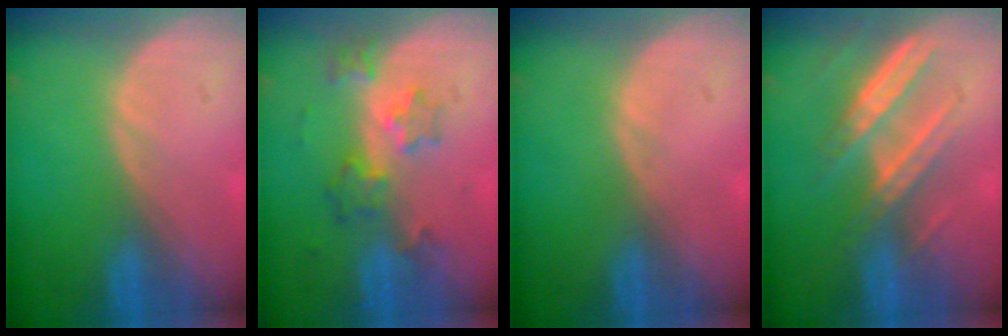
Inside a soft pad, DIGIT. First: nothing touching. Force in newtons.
{"total": 5.9, "press": 5.4, "slide": 2.5}
{"total": 0.0}
{"total": 7.7, "press": 7.0, "slide": 3.1}